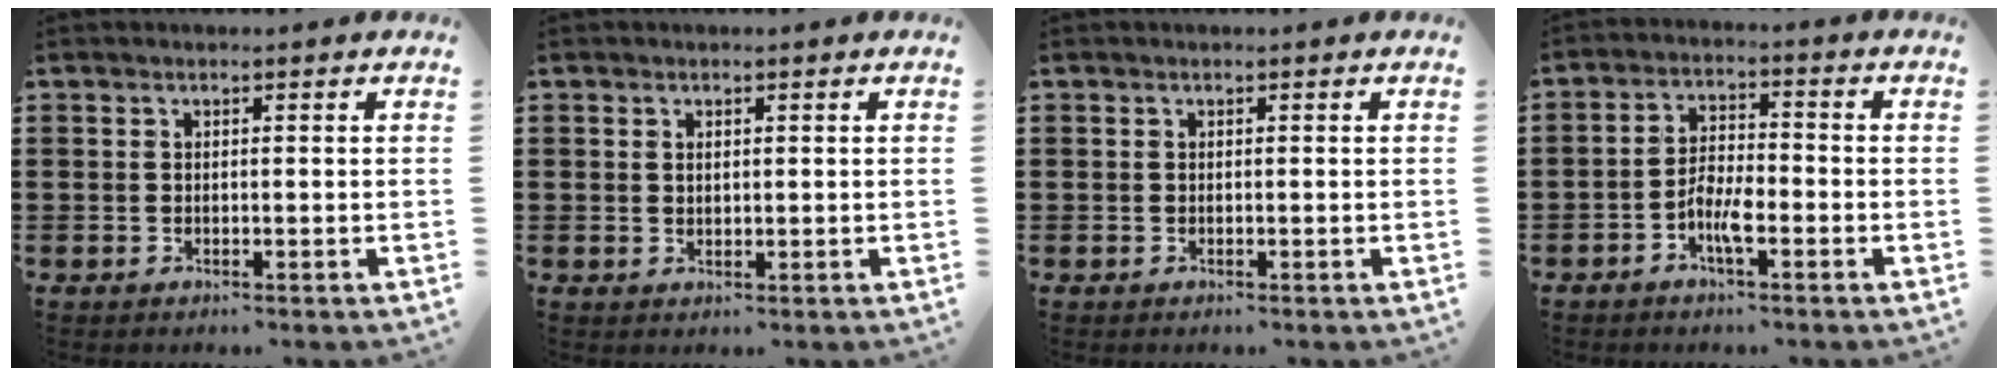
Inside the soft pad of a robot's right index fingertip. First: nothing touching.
{"total": 0.8, "force": [0.3, 0.5, 0.6], "torque": [-0.013, 0.003, 0.006]}
{"total": 0.0}
{"total": 4.7, "force": [-2.3, 1.4, 3.8], "torque": [-0.087, 0.001, -0.048]}